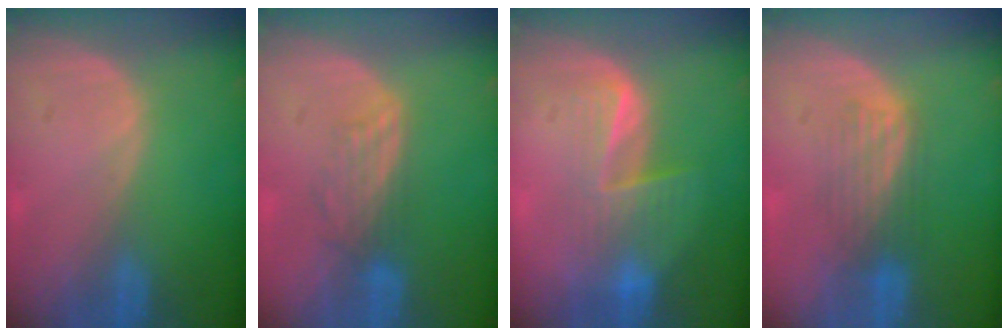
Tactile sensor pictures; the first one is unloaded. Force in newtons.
{"total": 3.8, "press": 3.2, "slide": 2.0}
{"total": 6.6, "press": 6.2, "slide": 2.1}
{"total": 4.1, "press": 4.1, "slide": 0.1}